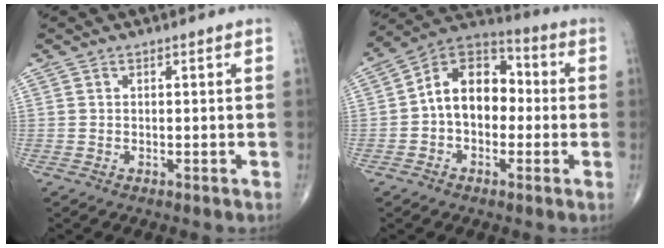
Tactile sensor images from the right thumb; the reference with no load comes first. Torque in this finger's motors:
{"motor_torque": [0.21, 0.34, 0.15, -0.05, 0.09]}